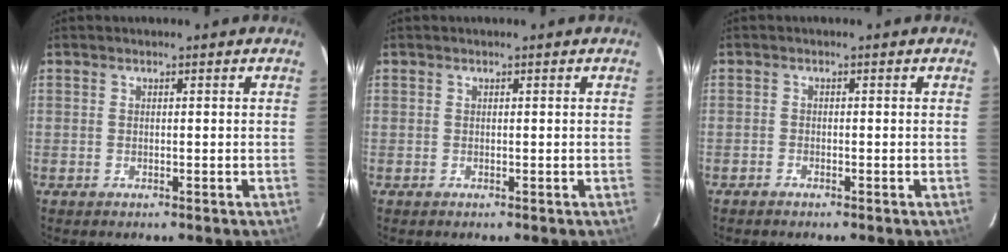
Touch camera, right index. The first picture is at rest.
{"total": 0.0}
{"total": 0.8, "force": [-0.7, 0.2, 0.0], "torque": [-0.006, 0.002, -0.016]}